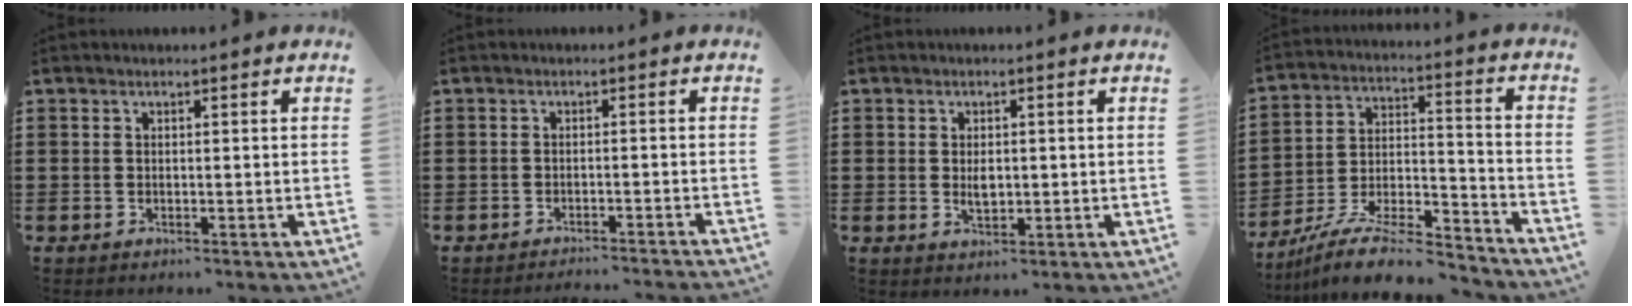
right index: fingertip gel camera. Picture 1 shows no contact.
{"total": 1.7, "force": [-1.7, -0.4, 0.2], "torque": [-0.004, 0.003, -0.036]}
{"total": 2.2, "force": [0.0, 1.1, 1.9], "torque": [-0.038, 0.004, -0.001]}
{"total": 10.9, "force": [-9.6, 2.1, 4.9], "torque": [-0.080, 0.026, -0.184]}